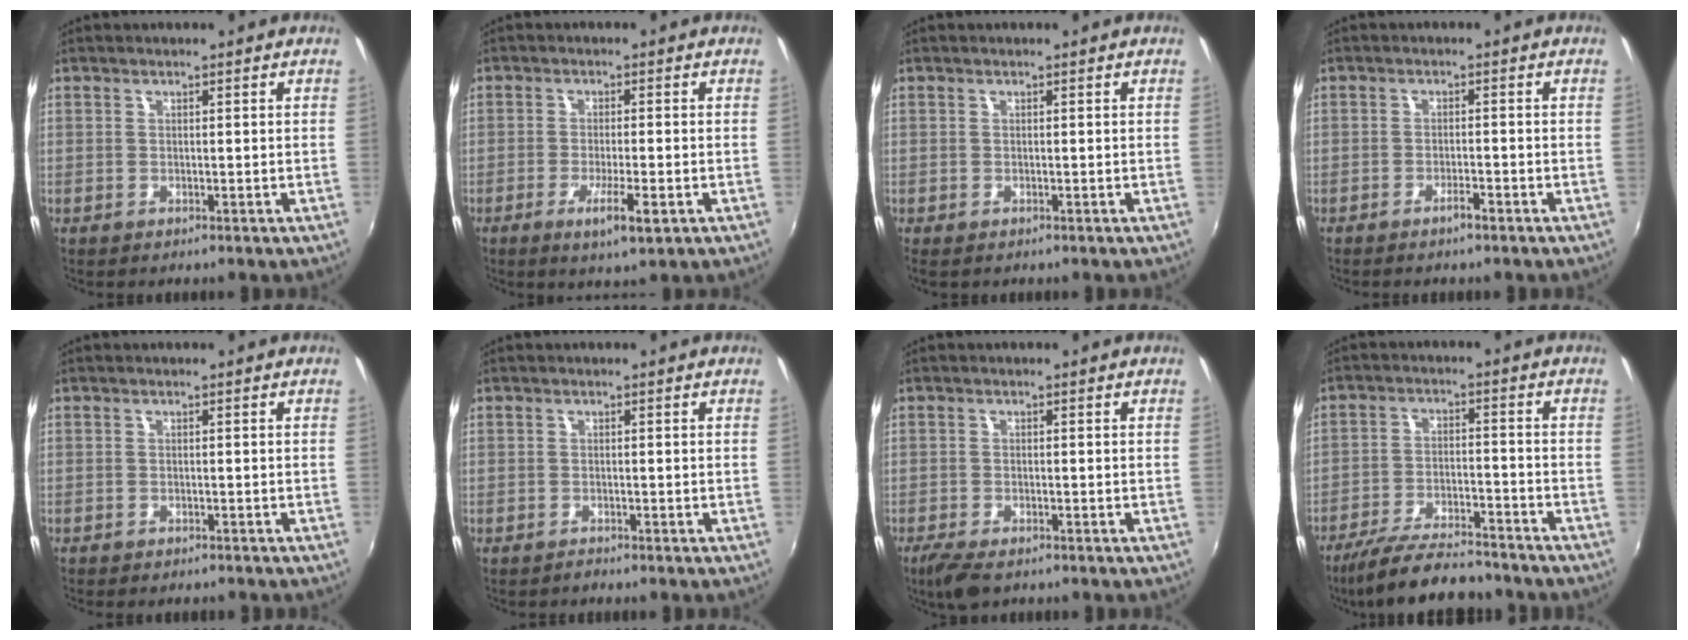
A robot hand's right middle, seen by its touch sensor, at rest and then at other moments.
{"total": 5.5, "force": [-2.5, 0.7, 4.9], "torque": [-0.094, -0.013, -0.041]}
{"total": 0.7, "force": [-0.4, 0.3, 0.4], "torque": [-0.010, -0.003, -0.006]}
{"total": 2.0, "force": [-1.6, 0.2, 1.2], "torque": [-0.027, 0.002, -0.027]}
{"total": 2.3, "force": [-2.1, 0.6, 0.8], "torque": [-0.023, -0.012, -0.030]}
{"total": 0.7, "force": [-0.7, 0.1, 0.0], "torque": [0.001, 0.002, -0.013]}
{"total": 4.8, "force": [-3.5, 1.6, 2.9], "torque": [-0.072, -0.018, -0.065]}
{"total": 16.3, "force": [-14.2, 3.5, 7.3], "torque": [-0.152, -0.020, -0.224]}